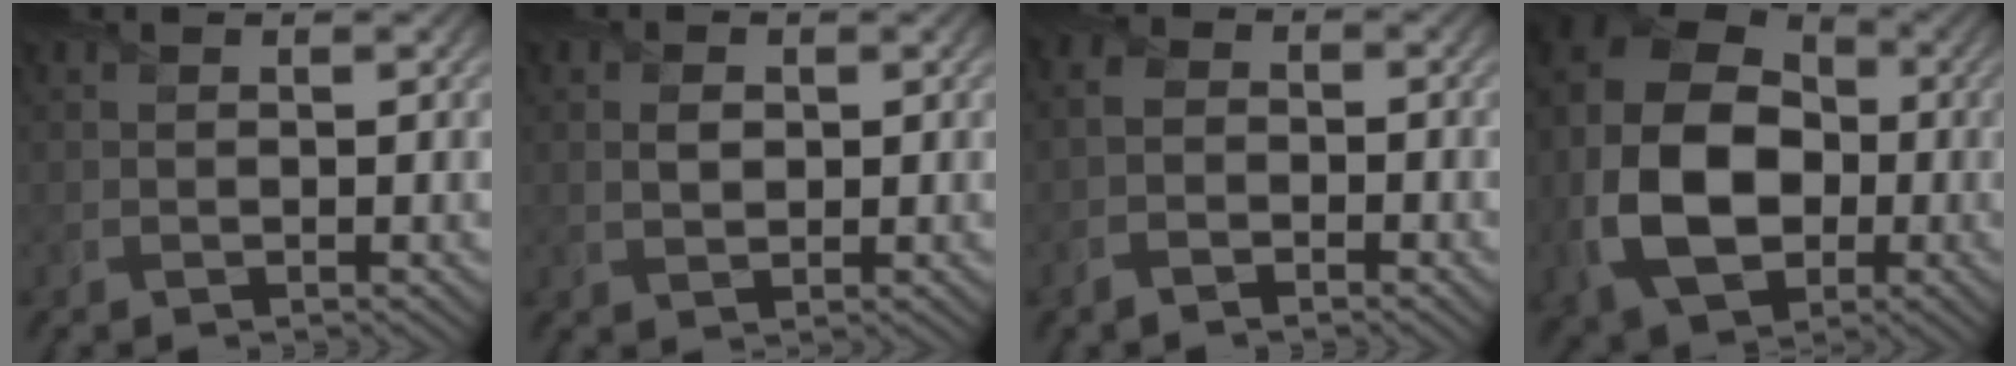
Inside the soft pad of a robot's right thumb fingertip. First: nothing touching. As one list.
[{"total": 2.0, "force": [0.4, 1.4, 1.4], "torque": [-0.032, -0.001, 0.008]}, {"total": 3.1, "force": [-1.9, 1.8, 1.8], "torque": [-0.042, -0.002, -0.049]}, {"total": 15.6, "force": [-2.6, 11.6, 10.1], "torque": [-0.238, -0.026, -0.045]}]